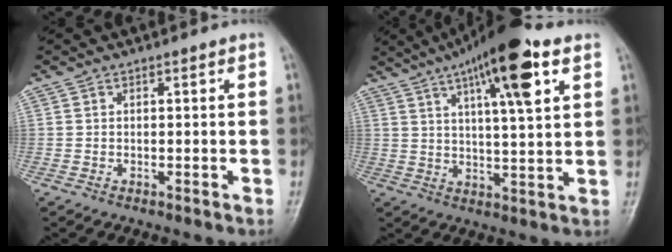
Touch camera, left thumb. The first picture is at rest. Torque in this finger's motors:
{"motor_torque": [0.58, 0.49, 1.78, -1.01, 0.38]}